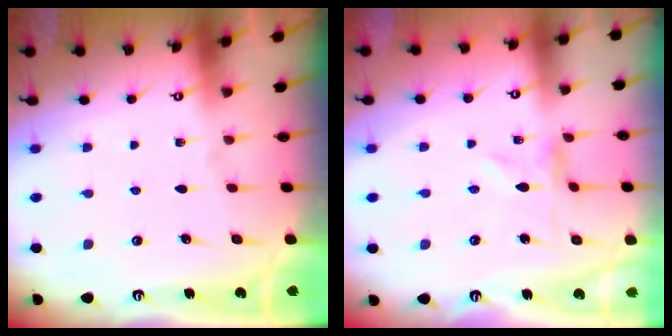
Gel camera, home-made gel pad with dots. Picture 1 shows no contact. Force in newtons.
{"total": 0.0}